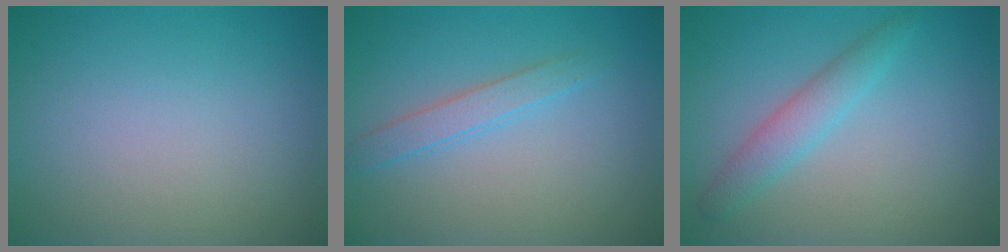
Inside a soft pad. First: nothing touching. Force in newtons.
{"total": 1.9, "press": 1.9, "slide": 0.2}
{"total": 2.5, "press": 2.5, "slide": 0.1}